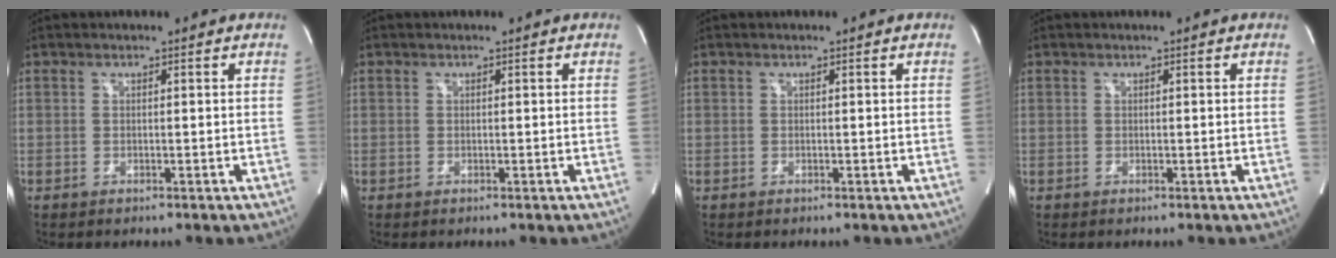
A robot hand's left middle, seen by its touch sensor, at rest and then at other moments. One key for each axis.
{"total": 0.0}
{"total": 0.0}
{"total": 0.0}